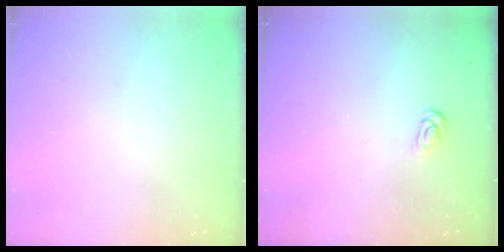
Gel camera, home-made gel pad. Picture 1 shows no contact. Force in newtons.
{"total": 2.7, "press": 2.7, "slide": 0.3}